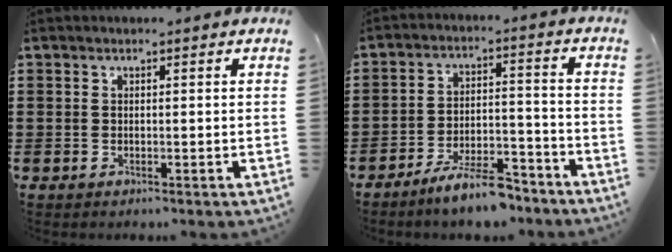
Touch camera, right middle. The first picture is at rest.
{"total": 7.8, "force": [-6.7, 1.3, 3.7], "torque": [-0.065, 0.011, -0.124]}